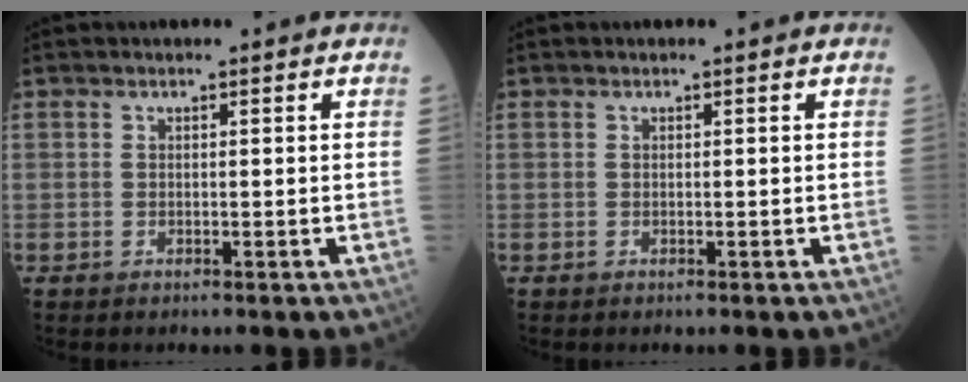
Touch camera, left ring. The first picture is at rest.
{"total": 0.0}